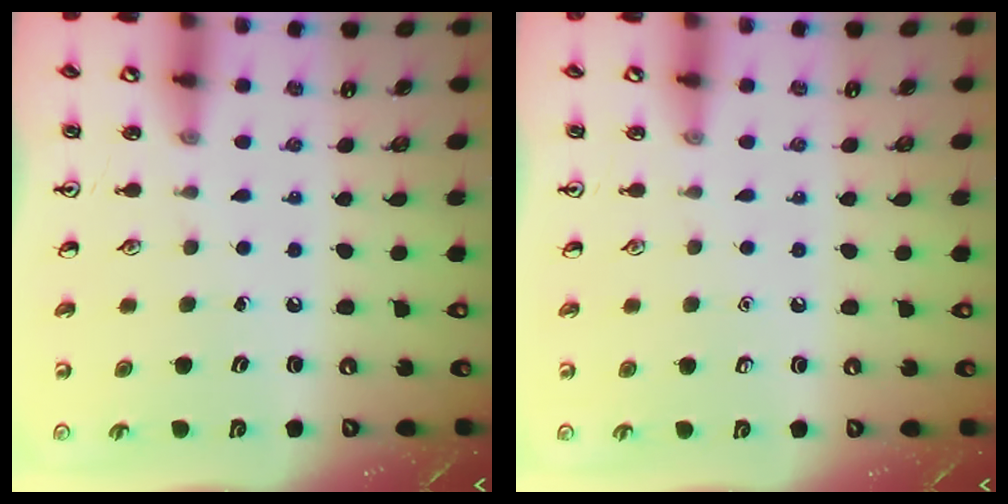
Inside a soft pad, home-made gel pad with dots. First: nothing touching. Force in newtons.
{"total": 0.0}